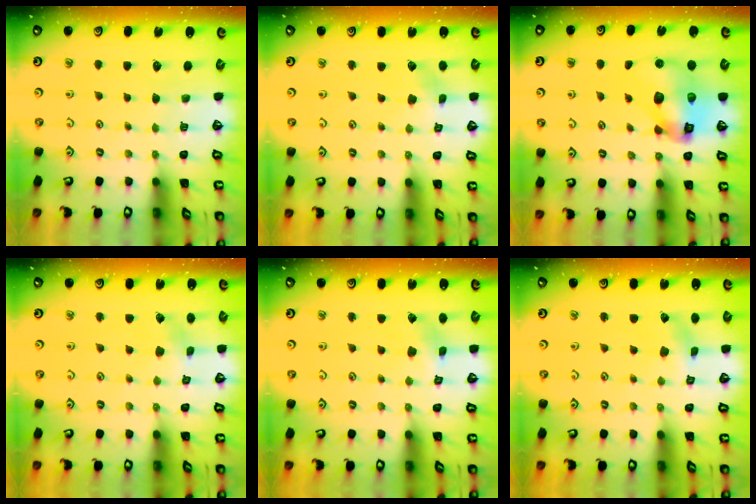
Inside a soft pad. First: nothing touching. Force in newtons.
{"total": 3.0, "press": 2.9, "slide": 0.3}
{"total": 12.5, "press": 12.3, "slide": 1.9}
{"total": 2.5, "press": 2.5, "slide": 0.3}
{"total": 2.7, "press": 2.7, "slide": 0.3}
{"total": 1.3, "press": 1.2, "slide": 0.3}